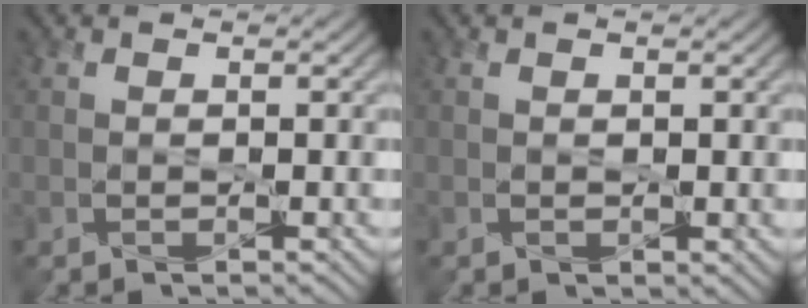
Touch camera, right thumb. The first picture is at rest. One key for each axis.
{"total": 0.5, "fx": 0.1, "fy": 0.4, "fz": 0.3, "tx": -0.004, "ty": -0.003, "tz": 0.005}